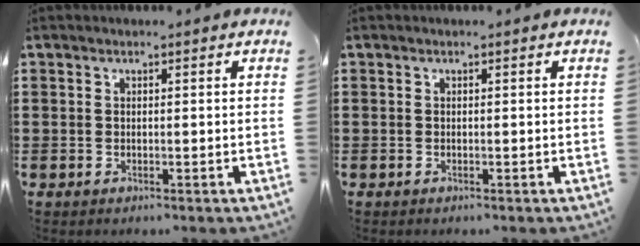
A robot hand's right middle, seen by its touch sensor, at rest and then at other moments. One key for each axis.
{"total": 0.0}